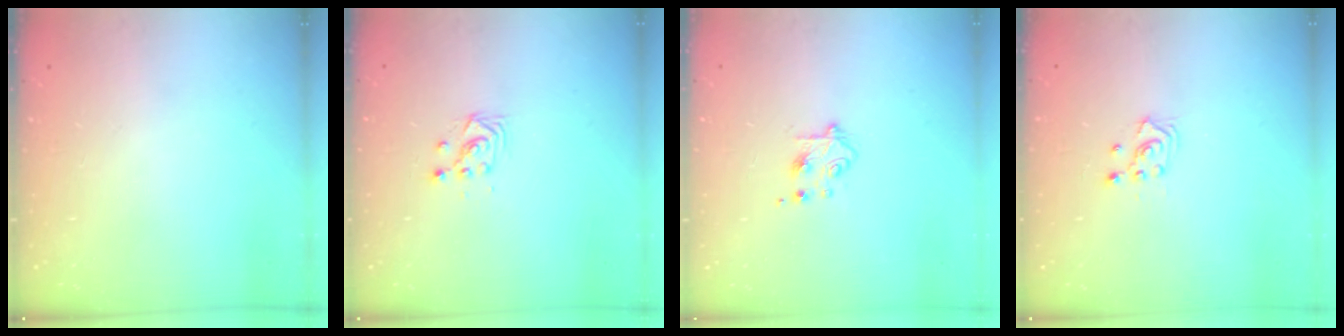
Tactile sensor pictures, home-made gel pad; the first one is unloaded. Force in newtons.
{"total": 3.0, "press": 3.0, "slide": 0.2}
{"total": 4.9, "press": 4.9, "slide": 0.7}
{"total": 2.5, "press": 2.3, "slide": 1.0}